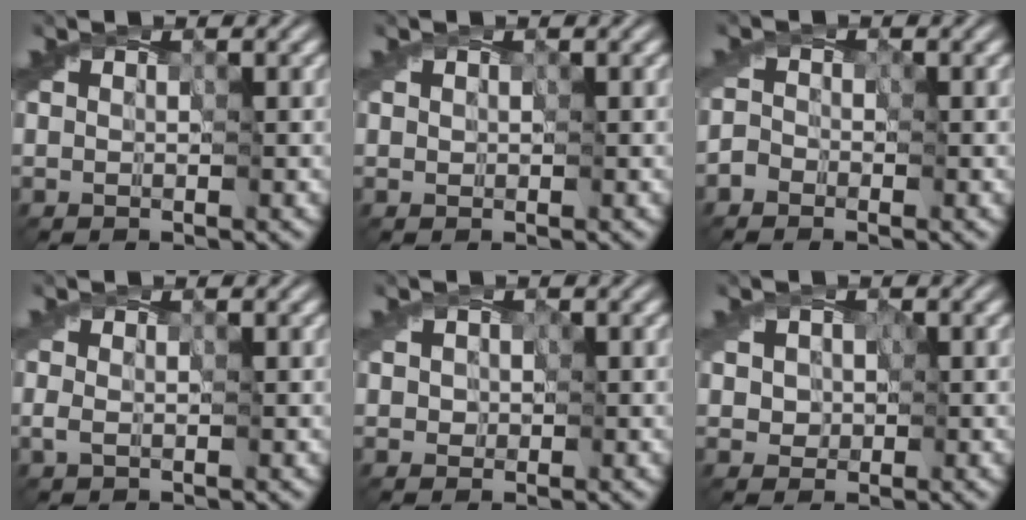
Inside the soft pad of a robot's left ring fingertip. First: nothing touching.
{"total": 0.0}
{"total": 1.3, "force": [-1.1, 0.8, 0.0], "torque": [-0.002, 0.007, -0.031]}
{"total": 0.6, "force": [-0.2, 0.3, 0.5], "torque": [-0.016, 0.003, -0.007]}
{"total": 0.9, "force": [0.0, 0.9, 0.0], "torque": [0.008, -0.001, -0.003]}
{"total": 1.7, "force": [0.4, 1.6, 0.4], "torque": [0.008, 0.008, 0.000]}